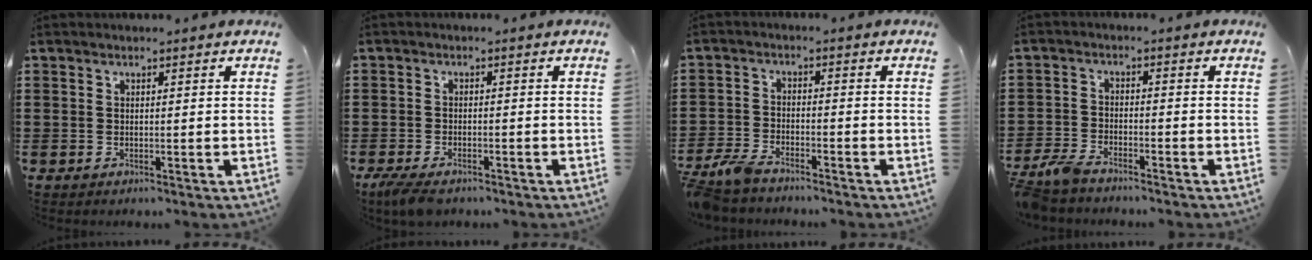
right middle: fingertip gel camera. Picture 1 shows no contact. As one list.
[{"total": 2.7, "force": [-2.2, 0.9, 1.2], "torque": [-0.043, -0.006, -0.051]}, {"total": 4.3, "force": [-4.0, 0.9, 1.4], "torque": [-0.055, -0.004, -0.088]}, {"total": 4.0, "force": [-3.7, 0.8, 1.3], "torque": [-0.052, -0.005, -0.083]}]